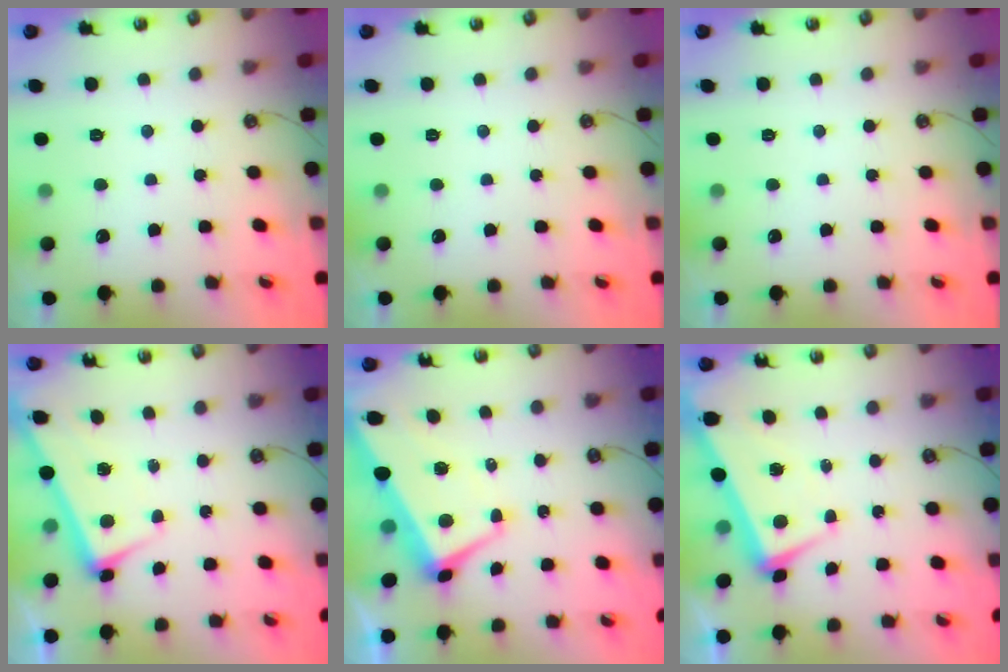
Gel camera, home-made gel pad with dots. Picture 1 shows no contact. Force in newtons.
{"total": 0.0}
{"total": 0.0}
{"total": 2.7, "press": 2.7, "slide": 0.4}
{"total": 1.8, "press": 1.1, "slide": 1.3}
{"total": 1.4, "press": 1.1, "slide": 0.8}